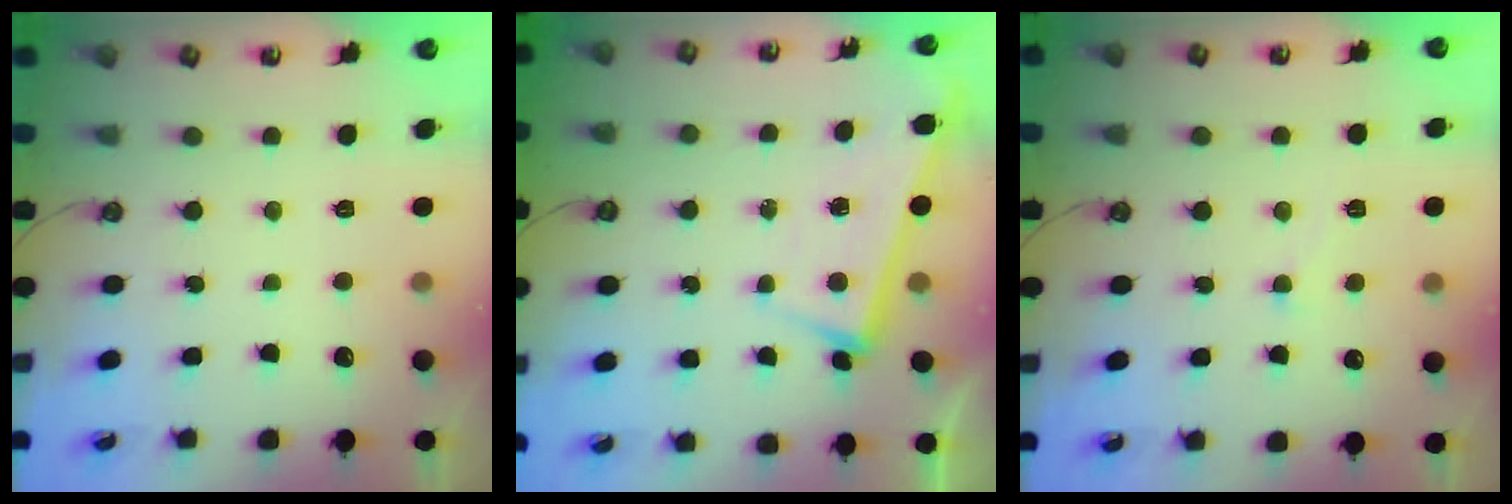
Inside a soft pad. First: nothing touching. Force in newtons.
{"total": 0.8, "press": 0.7, "slide": 0.5}
{"total": 5.0, "press": 4.9, "slide": 0.8}